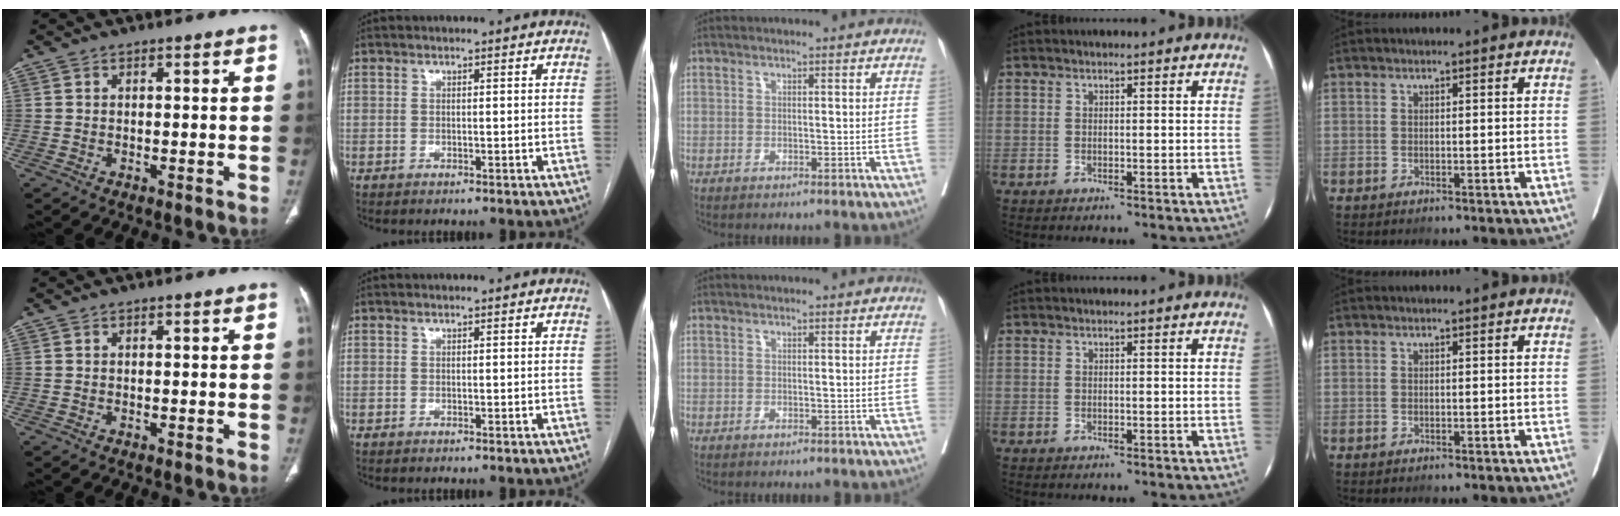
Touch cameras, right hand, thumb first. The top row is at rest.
{}